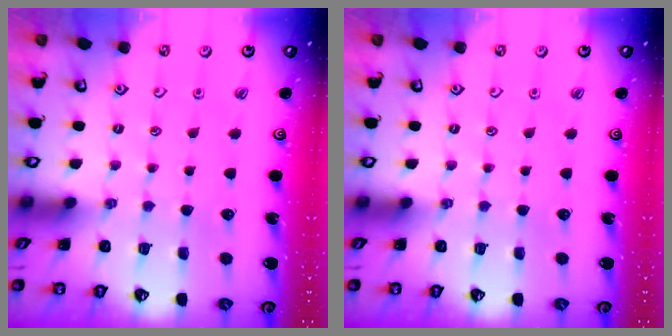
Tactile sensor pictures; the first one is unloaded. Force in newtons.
{"total": 0.0}